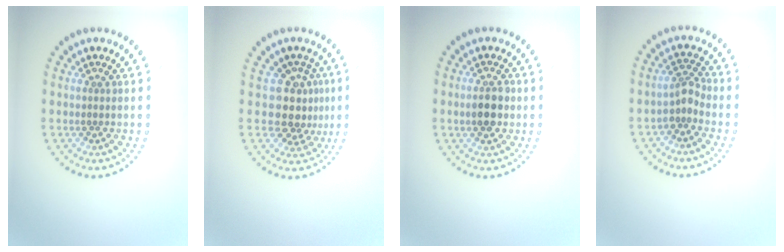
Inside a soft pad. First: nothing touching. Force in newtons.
{"total": 3.9, "press": 3.2, "slide": 2.1}
{"total": 2.8, "press": 2.8, "slide": 0.2}
{"total": 2.0, "press": 1.4, "slide": 1.4}